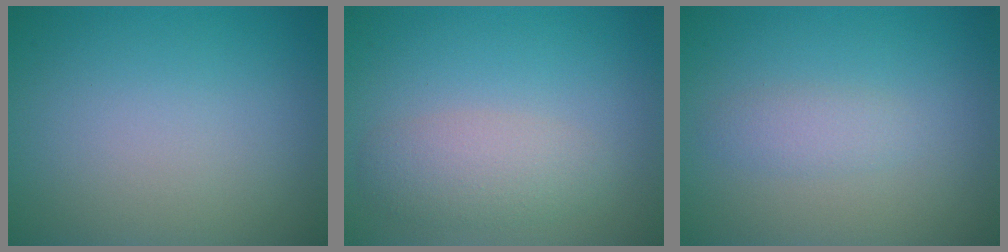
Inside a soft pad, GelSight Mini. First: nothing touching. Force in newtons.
{"total": 3.0, "press": 3.0, "slide": 0.2}
{"total": 1.4, "press": 1.4, "slide": 0.1}